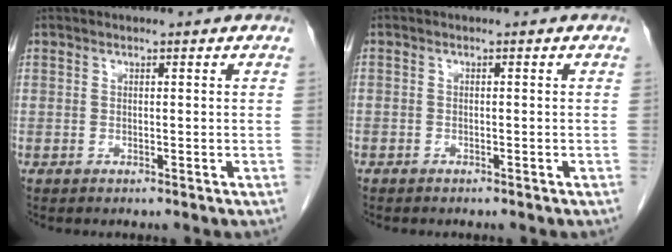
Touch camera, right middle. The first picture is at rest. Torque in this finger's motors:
{"motor_torque": [0.30, -0.34, -0.02, -0.18]}